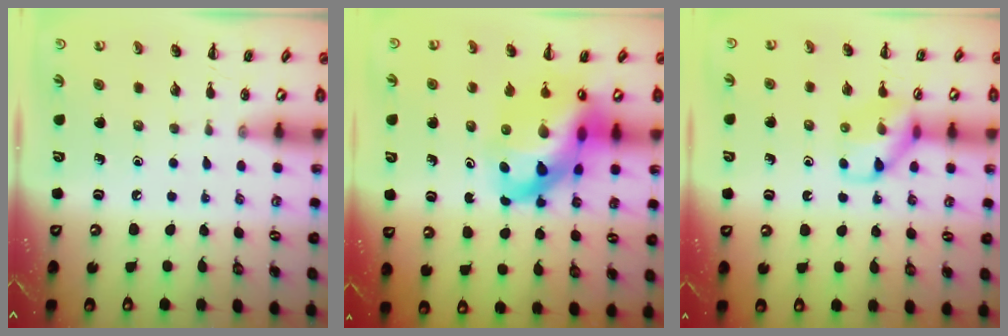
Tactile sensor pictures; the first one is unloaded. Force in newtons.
{"total": 18.7, "press": 18.0, "slide": 4.9}
{"total": 10.0, "press": 10.0, "slide": 0.5}